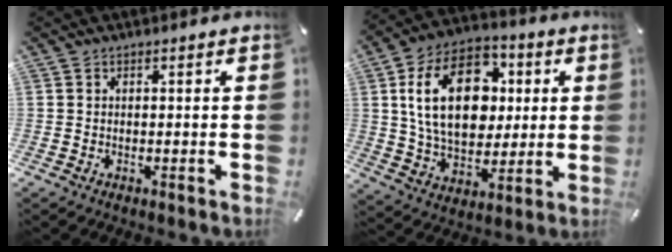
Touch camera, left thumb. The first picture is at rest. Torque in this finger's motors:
{"motor_torque": [2.51, 2.50, 1.86, -0.91, 0.53]}